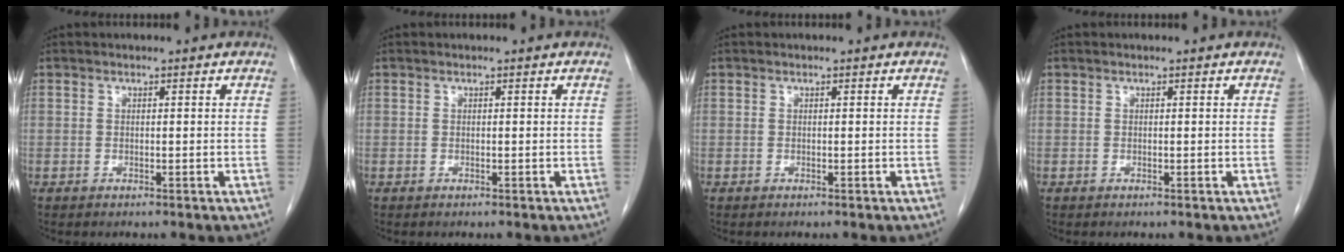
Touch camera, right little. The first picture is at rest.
{"total": 0.0}
{"total": 0.0}
{"total": 0.0}